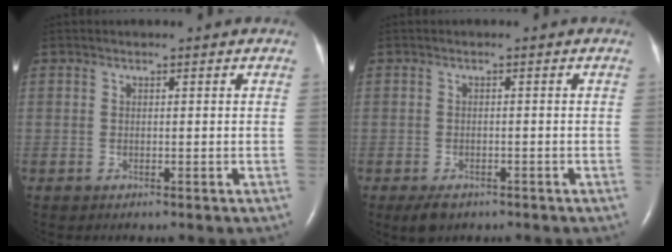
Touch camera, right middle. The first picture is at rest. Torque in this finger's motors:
{"motor_torque": [0.27, -0.31, 0.03, 0.01]}